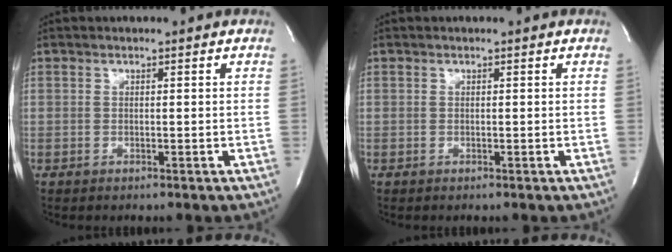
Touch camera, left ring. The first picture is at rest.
{"total": 0.0}